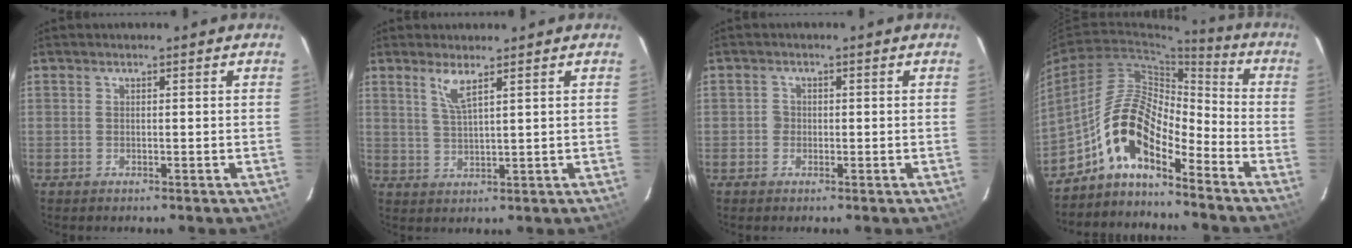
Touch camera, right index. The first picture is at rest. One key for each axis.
{"total": 3.7, "fx": 2.4, "fy": 0.1, "fz": 2.8, "tx": -0.059, "ty": -0.005, "tz": 0.047}
{"total": 1.5, "fx": -0.4, "fy": 1.5, "fz": 0.2, "tx": -0.001, "ty": 0.003, "tz": -0.007}
{"total": 11.2, "fx": -7.4, "fy": 4.0, "fz": 7.4, "tx": -0.146, "ty": 0.022, "tz": -0.149}